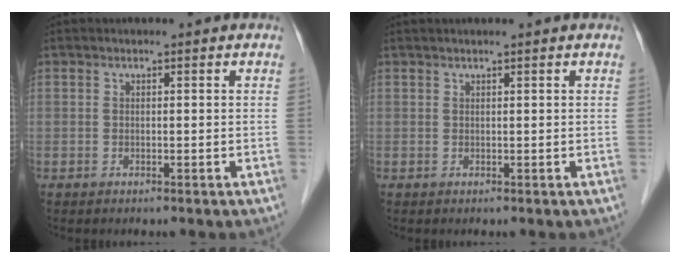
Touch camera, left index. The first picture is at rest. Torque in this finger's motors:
{"motor_torque": [-0.03, 0.01, 0.04, 0.01]}